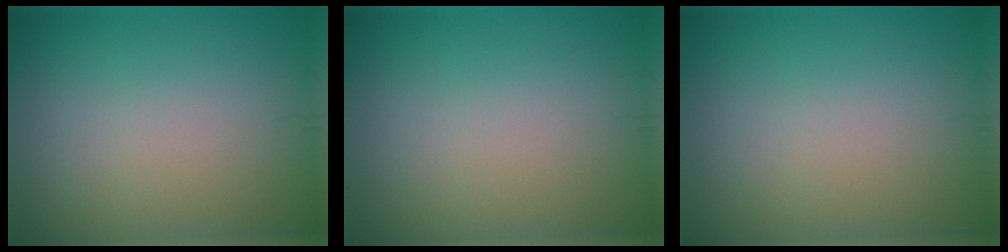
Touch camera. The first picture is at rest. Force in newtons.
{"total": 0.0}
{"total": 0.0}